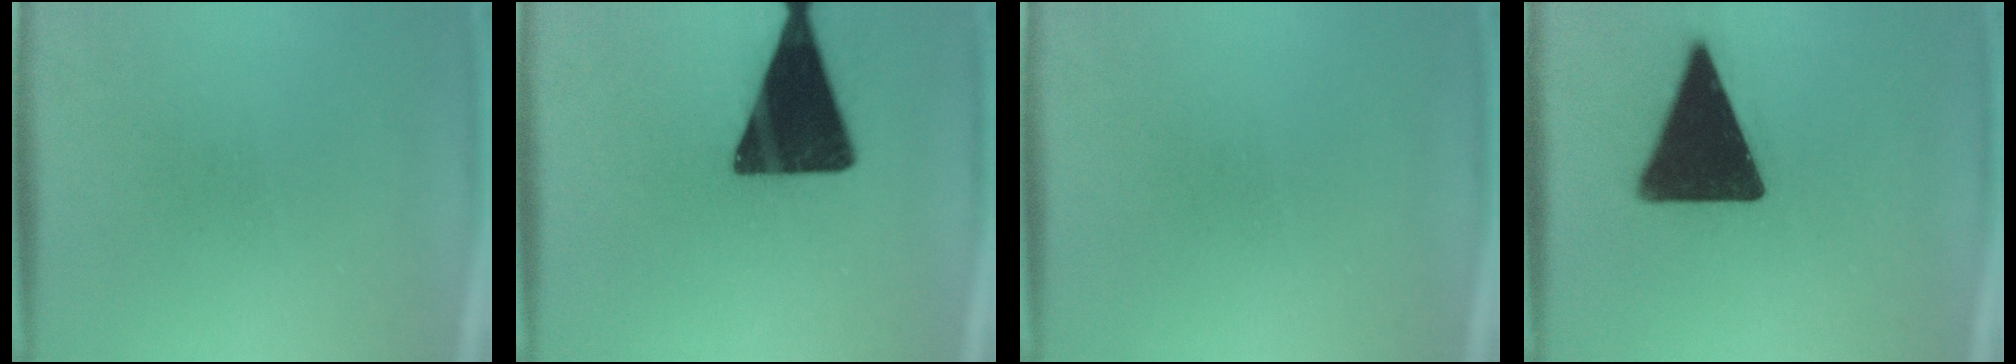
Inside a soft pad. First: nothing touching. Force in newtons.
{"total": 19.6}
{"total": 0.0}
{"total": 19.6}